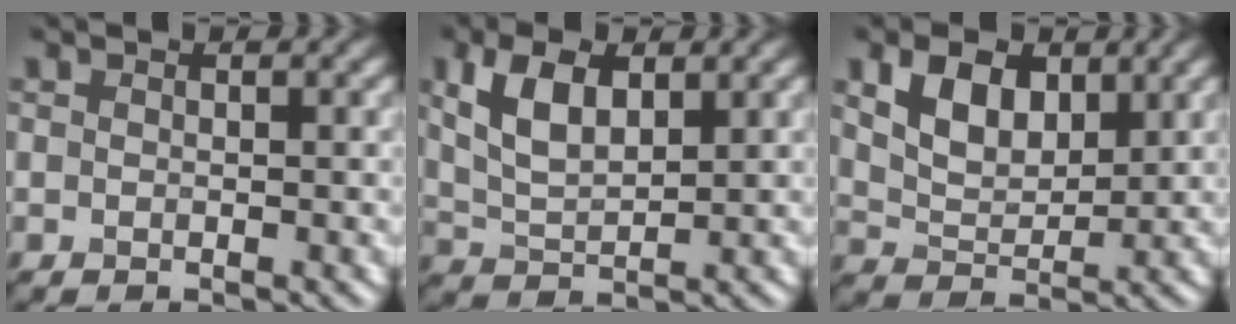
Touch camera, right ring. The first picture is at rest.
{"total": 5.3, "force": [2.2, 2.7, 3.9], "torque": [-0.090, 0.003, 0.043]}
{"total": 4.8, "force": [2.3, 3.0, 3.0], "torque": [-0.067, -0.001, 0.040]}